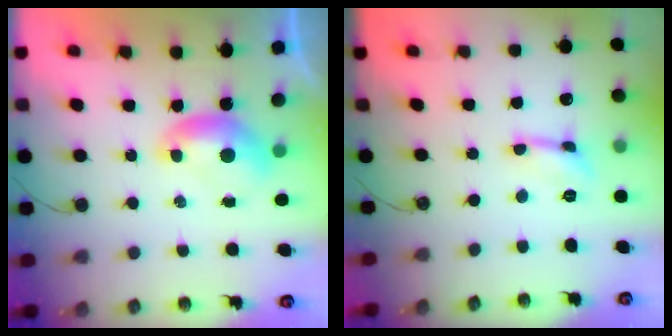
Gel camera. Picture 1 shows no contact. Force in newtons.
{"total": 0.0}